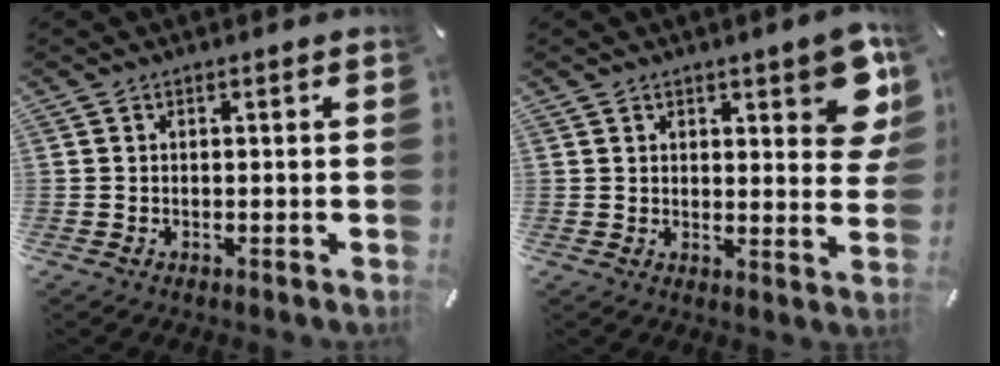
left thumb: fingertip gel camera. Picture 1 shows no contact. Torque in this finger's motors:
{"motor_torque": [0.39, -0.11, 0.31, 0.03, -0.02]}